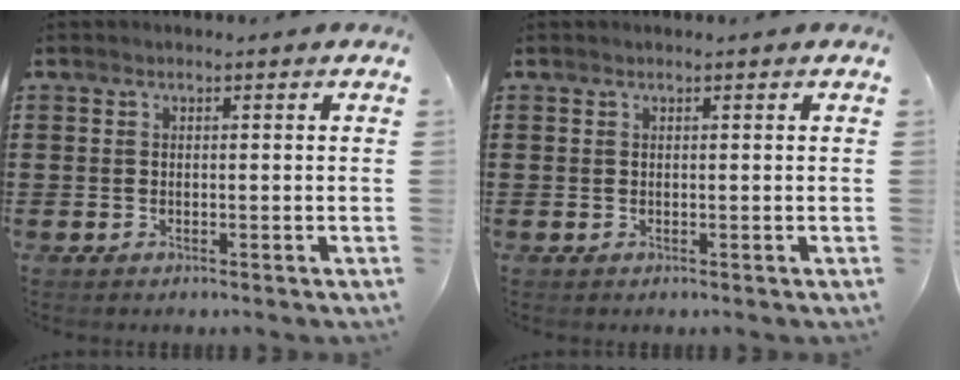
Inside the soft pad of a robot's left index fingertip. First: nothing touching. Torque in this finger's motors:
{"motor_torque": [-0.44, 0.48, -0.21, -0.03]}